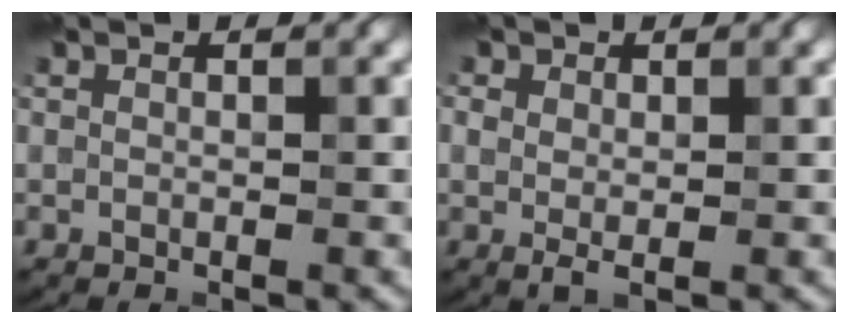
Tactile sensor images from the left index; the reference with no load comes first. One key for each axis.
{"total": 1.4, "fx": 0.3, "fy": 0.9, "fz": 1.0, "tx": -0.017, "ty": 0.001, "tz": 0.004}